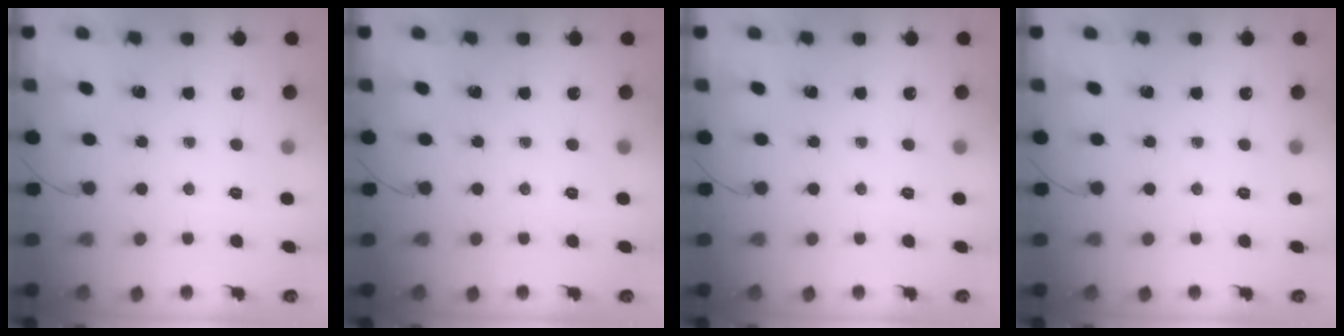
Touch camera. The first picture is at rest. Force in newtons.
{"total": 0.0}
{"total": 0.0}
{"total": 0.0}